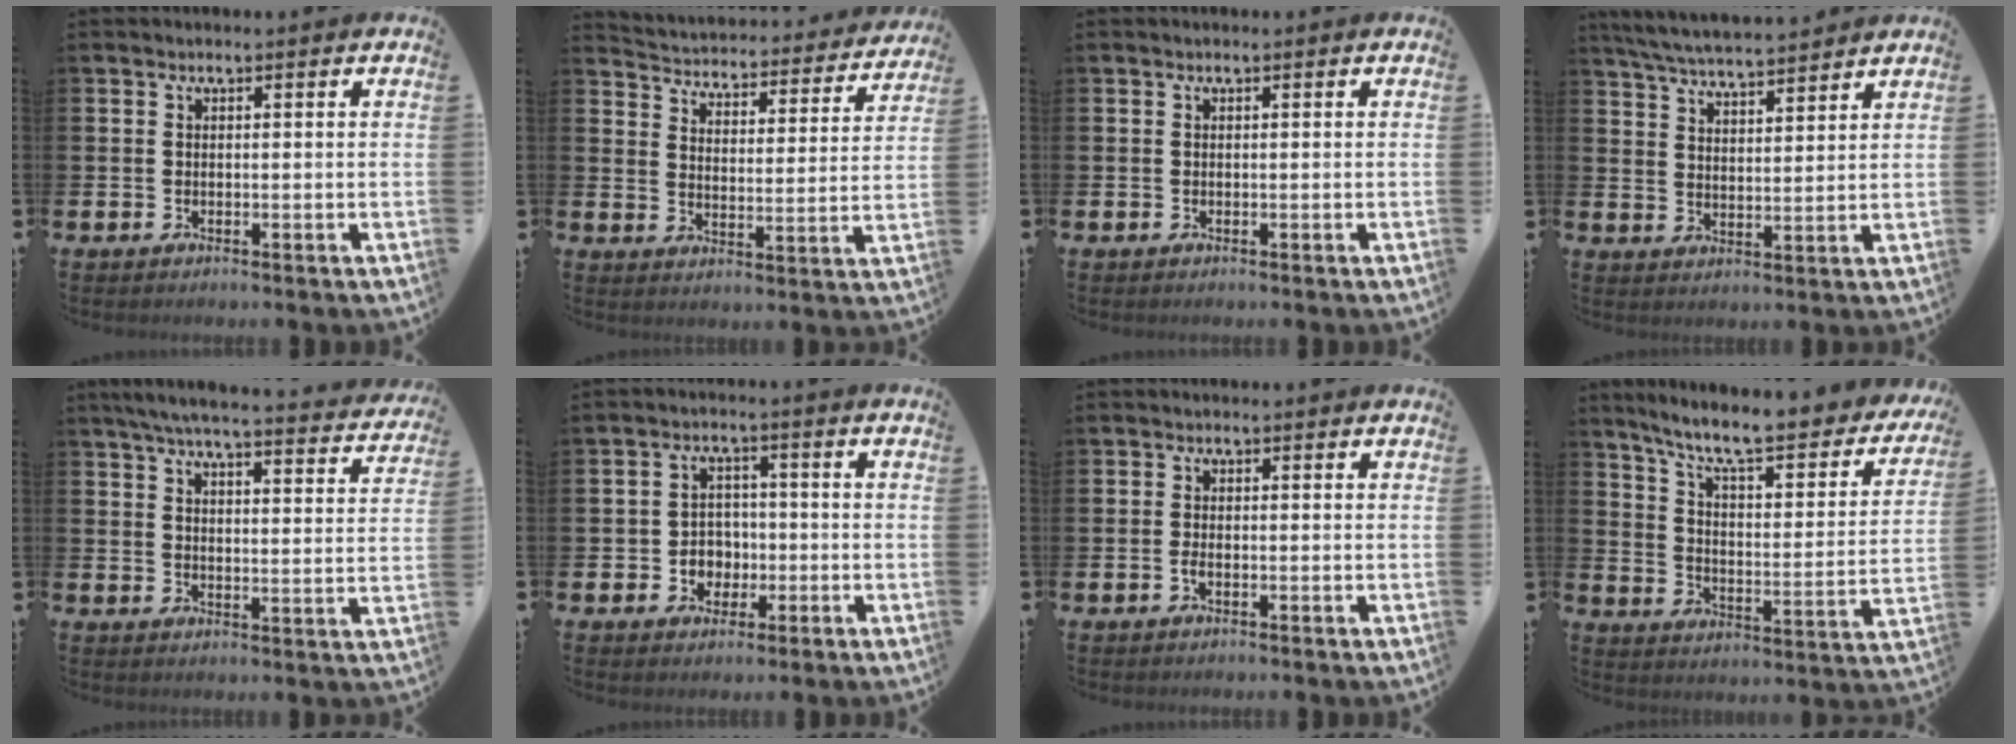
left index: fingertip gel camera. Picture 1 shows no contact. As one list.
[{"total": 3.6, "force": [3.4, 0.9, 0.3], "torque": [-0.031, -0.037, 0.049]}, {"total": 0.0}, {"total": 5.7, "force": [5.6, 0.2, 0.9], "torque": [-0.039, -0.030, 0.100]}, {"total": 5.9, "force": [5.5, 0.3, 2.0], "torque": [-0.052, -0.038, 0.094]}, {"total": 3.6, "force": [-0.9, 3.4, 1.0], "torque": [-0.017, -0.001, -0.027]}, {"total": 1.0, "force": [-0.4, 0.4, 0.8], "torque": [-0.018, 0.000, -0.008]}, {"total": 8.5, "force": [7.3, 1.4, 4.2], "torque": [-0.097, -0.059, 0.114]}]